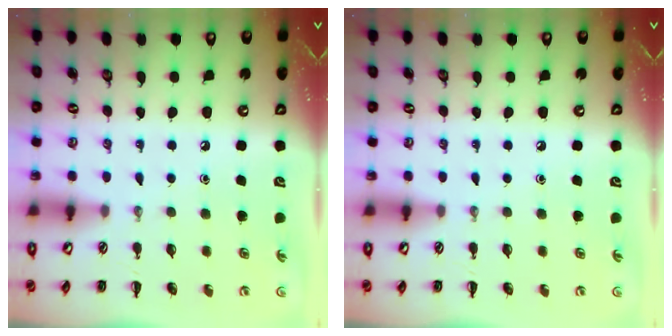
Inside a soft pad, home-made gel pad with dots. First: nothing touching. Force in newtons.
{"total": 0.0}